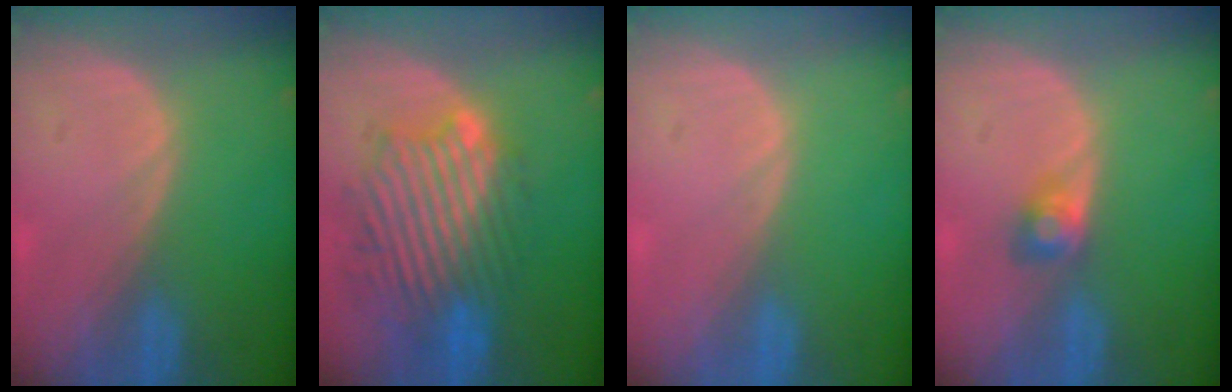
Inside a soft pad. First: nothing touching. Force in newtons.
{"total": 10.9, "press": 10.2, "slide": 3.9}
{"total": 0.0}
{"total": 2.4, "press": 2.4, "slide": 0.4}